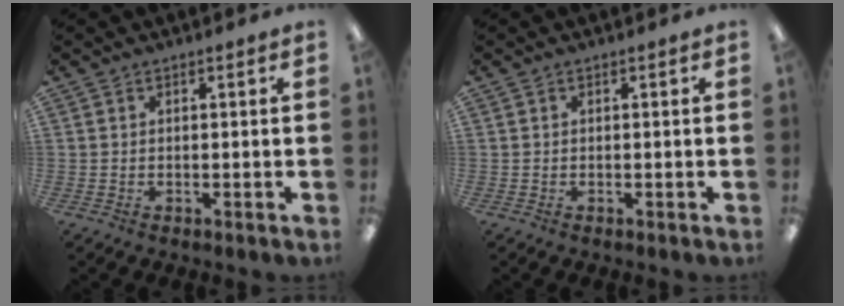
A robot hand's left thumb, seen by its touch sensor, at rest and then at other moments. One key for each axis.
{"total": 0.0}